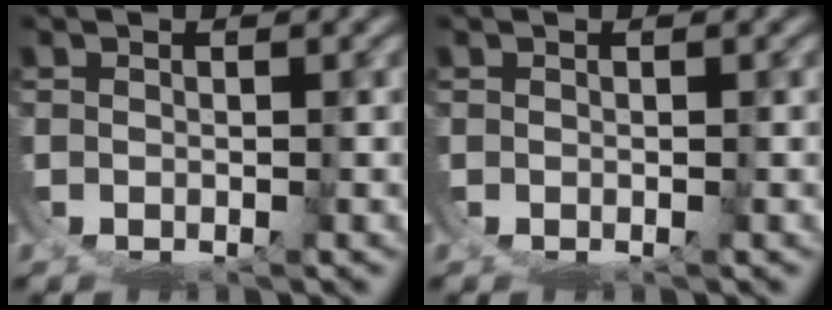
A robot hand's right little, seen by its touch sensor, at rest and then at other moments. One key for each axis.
{"total": 0.0}